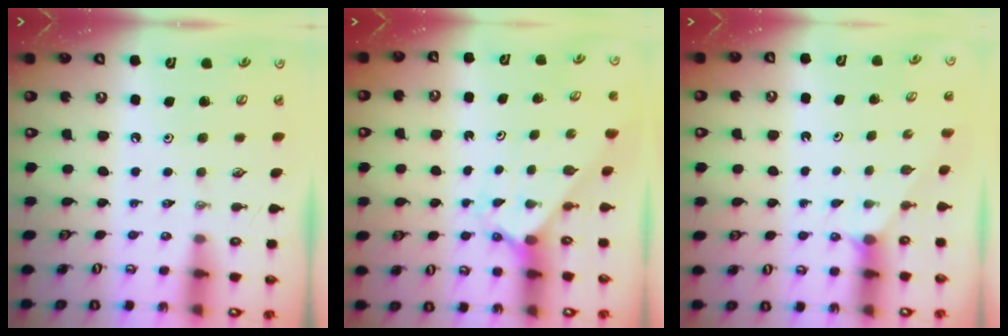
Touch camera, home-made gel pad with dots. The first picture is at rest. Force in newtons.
{"total": 1.9, "press": 1.9, "slide": 0.1}
{"total": 1.4, "press": 1.4, "slide": 0.1}